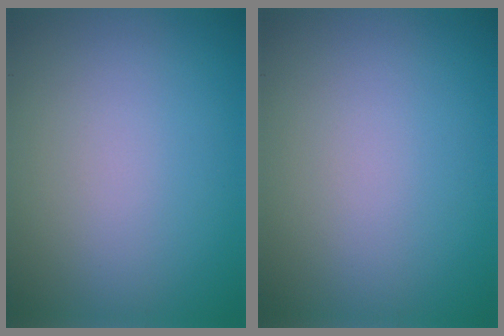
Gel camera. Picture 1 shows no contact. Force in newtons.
{"total": 0.0}